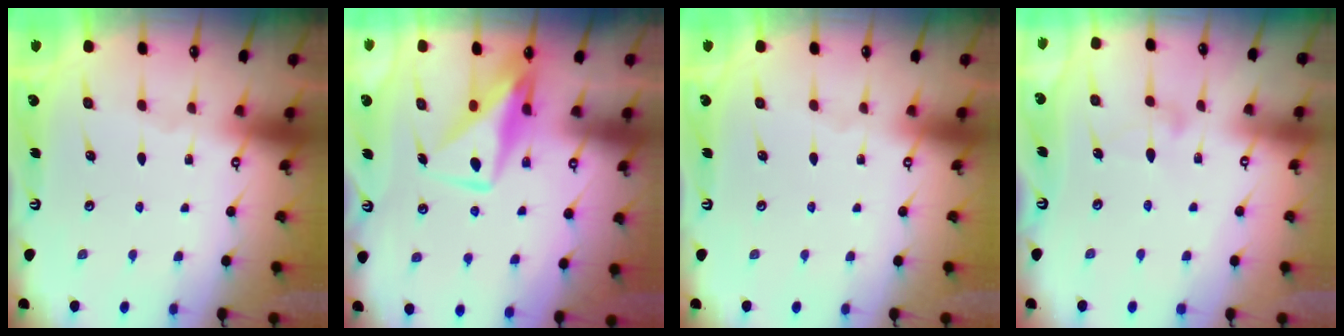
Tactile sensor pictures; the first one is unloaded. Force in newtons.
{"total": 11.0, "press": 10.9, "slide": 0.9}
{"total": 0.0}
{"total": 6.8, "press": 6.8, "slide": 0.3}